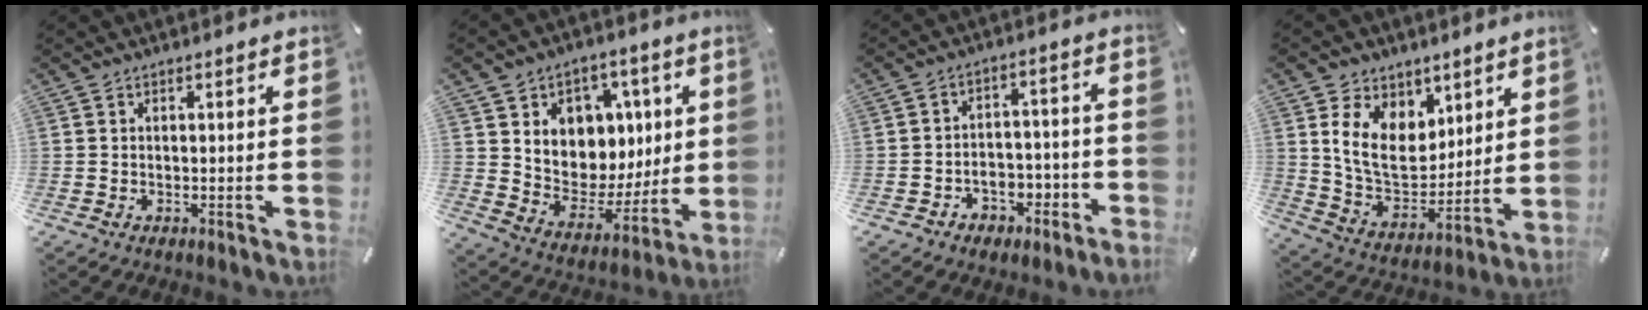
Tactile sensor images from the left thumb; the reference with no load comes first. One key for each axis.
{"total": 10.4, "fx": 2.7, "fy": 9.6, "fz": 2.8, "tx": -0.036, "ty": -0.039, "tz": 0.059}
{"total": 5.0, "fx": -3.0, "fy": 3.8, "fz": 1.2, "tx": -0.019, "ty": 0.016, "tz": -0.055}
{"total": 13.0, "fx": 5.4, "fy": 9.9, "fz": 6.6, "tx": -0.133, "ty": -0.029, "tz": 0.108}